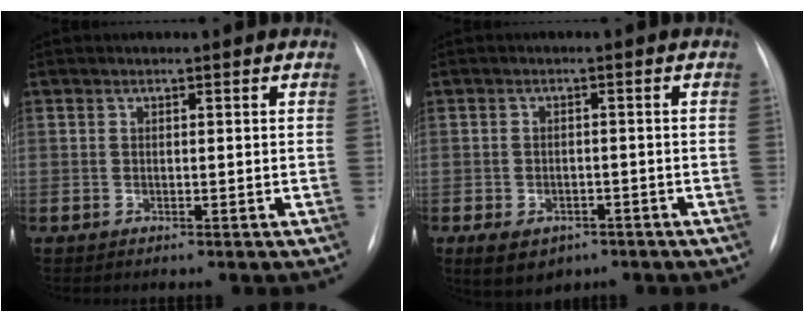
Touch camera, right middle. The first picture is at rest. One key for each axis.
{"total": 5.8, "fx": -3.4, "fy": 3.8, "fz": 2.8, "tx": -0.046, "ty": 0.001, "tz": -0.040}